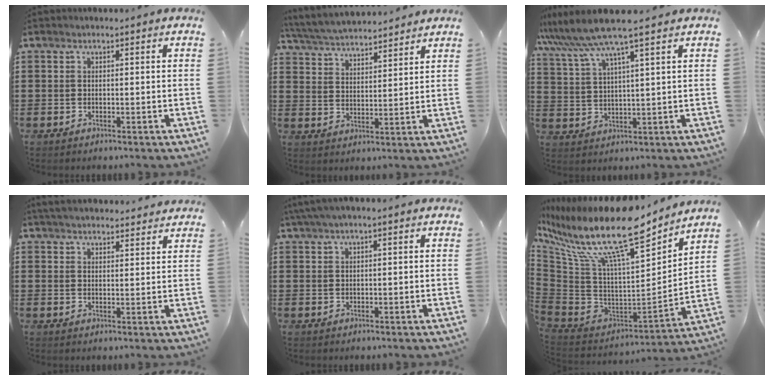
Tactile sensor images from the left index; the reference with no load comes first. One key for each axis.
{"total": 5.0, "fx": 4.9, "fy": 0.2, "fz": 0.9, "tx": -0.039, "ty": -0.025, "tz": 0.086}
{"total": 7.1, "fx": 5.7, "fy": -0.4, "fz": 4.3, "tx": -0.104, "ty": -0.022, "tz": 0.097}
{"total": 3.5, "fx": 3.4, "fy": 0.2, "fz": 0.7, "tx": -0.022, "ty": -0.006, "tz": 0.064}
{"total": 2.0, "fx": 1.0, "fy": 0.1, "fz": 1.7, "tx": -0.032, "ty": 0.001, "tz": 0.019}
{"total": 16.8, "fx": 11.2, "fy": 4.0, "fz": 11.8, "tx": -0.248, "ty": -0.087, "tz": 0.176}